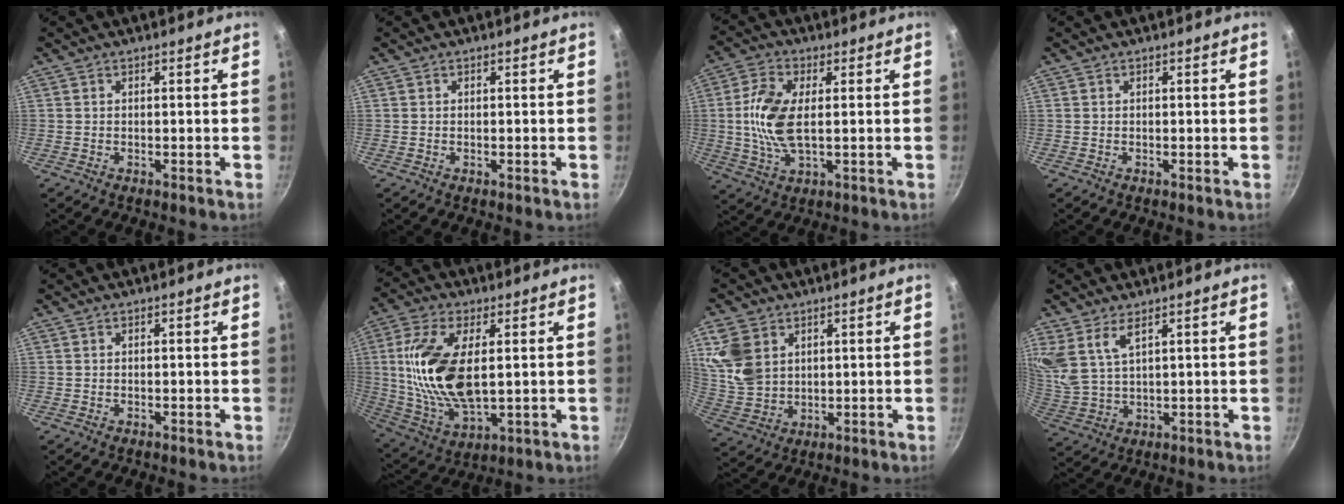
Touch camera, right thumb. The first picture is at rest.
{"total": 0.0}
{"total": 10.8, "force": [0.6, 5.0, 9.5], "torque": [-0.209, -0.002, 0.013]}
{"total": 0.0}
{"total": 0.0}
{"total": 18.1, "force": [2.1, 8.7, 15.8], "torque": [-0.326, -0.013, 0.049]}
{"total": 10.6, "force": [3.9, 7.6, 6.2], "torque": [-0.122, -0.010, 0.089]}
{"total": 8.7, "force": [4.6, 3.8, 6.2], "torque": [-0.147, -0.011, 0.107]}